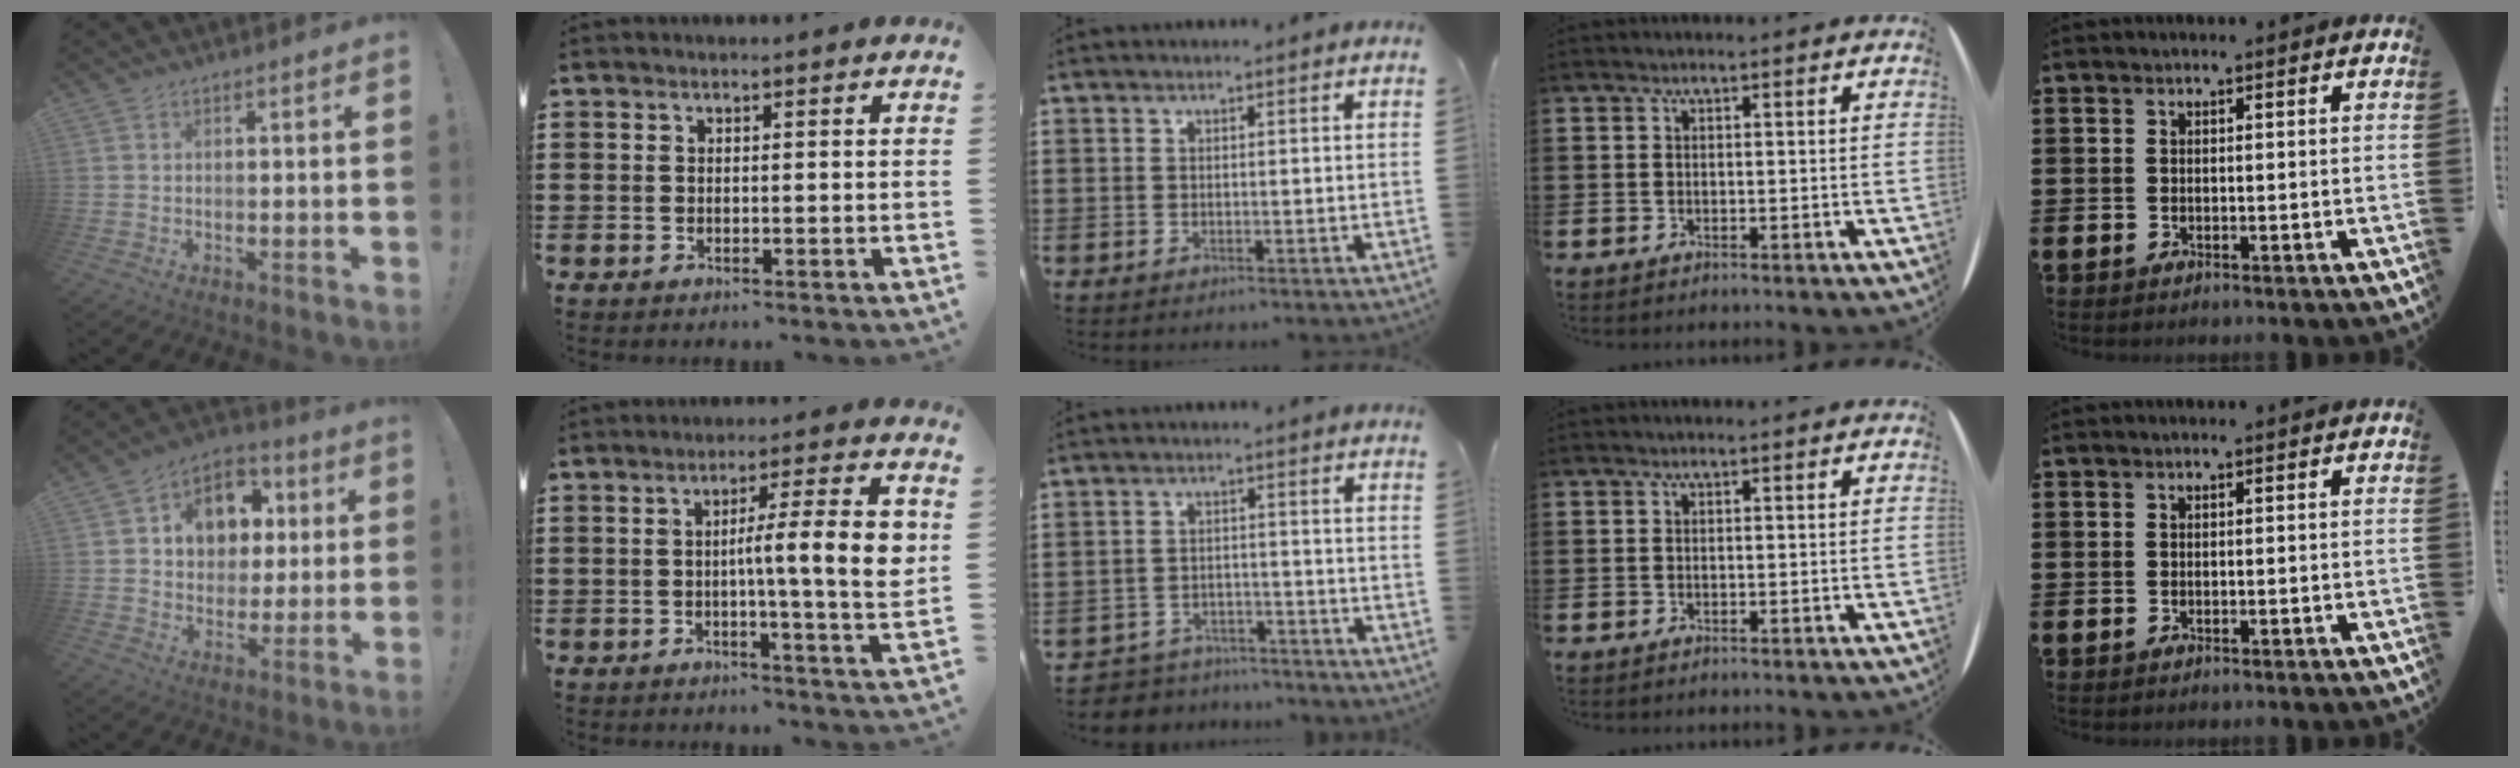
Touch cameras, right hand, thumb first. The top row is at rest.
{"thumb": {"total": 12.0, "force": [3.1, 10.2, 5.5], "torque": [-0.068, -0.012, 0.066]}, "index": {"total": 9.8, "force": [0.7, 1.1, 9.7], "torque": [-0.143, -0.011, 0.001]}, "middle": {"total": 3.8, "force": [-3.7, 0.8, -0.3], "torque": [-0.004, 0.001, -0.081]}}